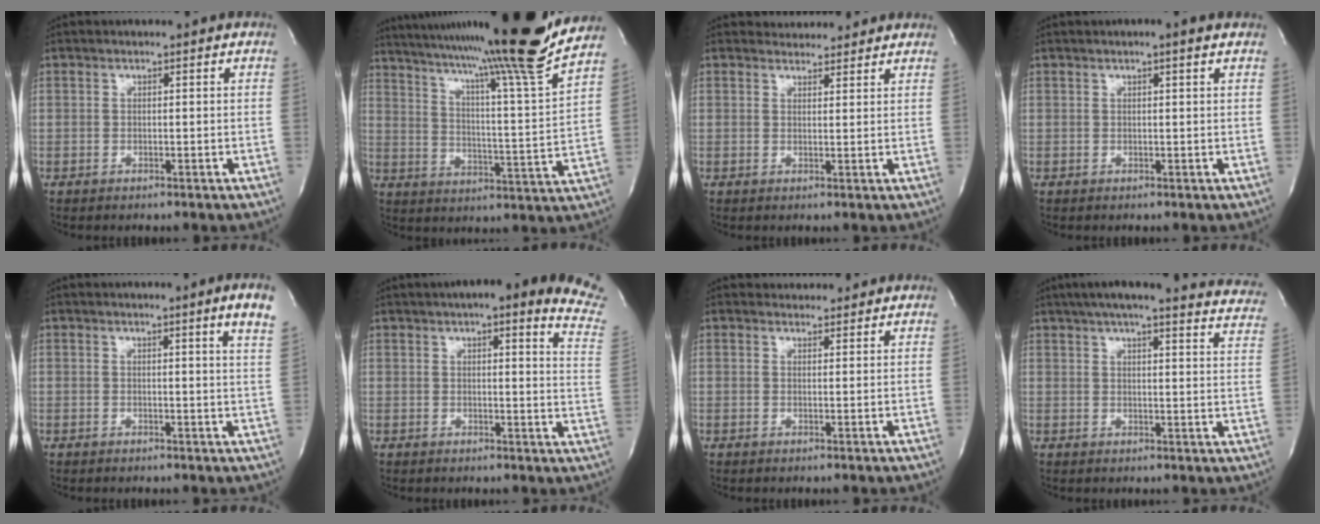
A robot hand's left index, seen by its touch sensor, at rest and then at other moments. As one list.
[{"total": 23.2, "force": [20.0, -2.9, 11.3], "torque": [-0.189, -0.061, 0.282]}, {"total": 4.2, "force": [4.0, 1.3, 0.2], "torque": [-0.004, 0.013, 0.051]}, {"total": 1.6, "force": [1.1, 0.0, 1.2], "torque": [-0.020, 0.008, 0.014]}, {"total": 4.3, "force": [2.9, -1.1, 2.9], "torque": [-0.042, -0.019, 0.023]}, {"total": 18.1, "force": [15.0, 2.4, 9.8], "torque": [-0.114, -0.024, 0.151]}, {"total": 3.5, "force": [3.3, 1.1, 0.0], "torque": [-0.004, 0.014, 0.041]}, {"total": 24.0, "force": [21.4, 2.8, 10.5], "torque": [-0.146, -0.040, 0.241]}]